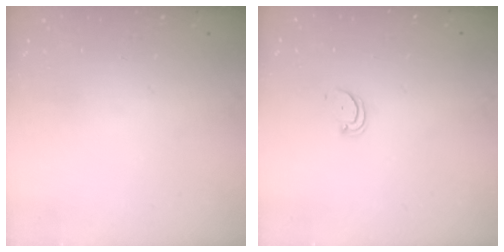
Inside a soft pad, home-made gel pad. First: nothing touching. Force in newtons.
{"total": 2.5, "press": 2.5, "slide": 0.2}